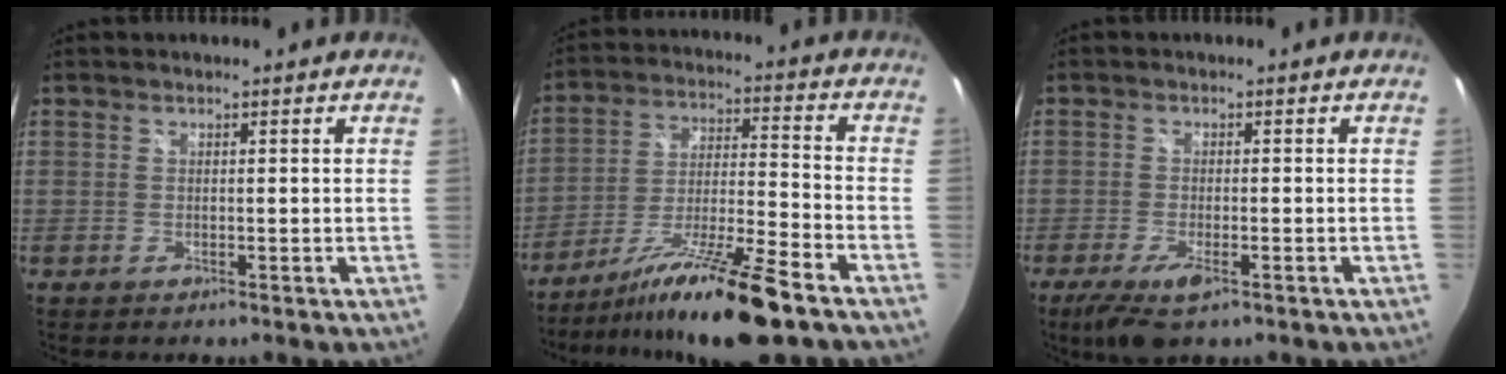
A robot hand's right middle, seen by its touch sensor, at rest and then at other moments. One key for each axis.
{"total": 16.3, "fx": -12.2, "fy": 0.1, "fz": 10.8, "tx": -0.202, "ty": -0.017, "tz": -0.207}
{"total": 6.2, "fx": -3.7, "fy": 1.6, "fz": 4.7, "tx": -0.108, "ty": -0.022, "tz": -0.066}